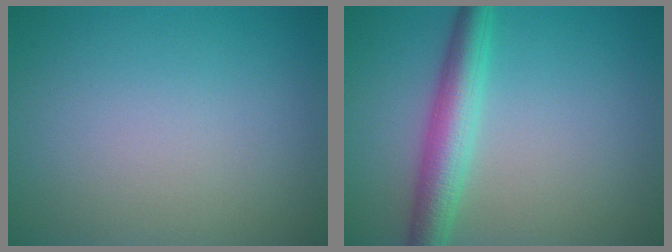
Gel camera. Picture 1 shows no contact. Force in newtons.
{"total": 4.4, "press": 4.4, "slide": 0.0}